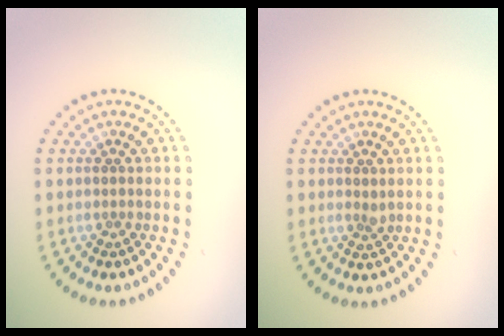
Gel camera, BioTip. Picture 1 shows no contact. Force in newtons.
{"total": 0.6, "press": 0.5, "slide": 0.4}